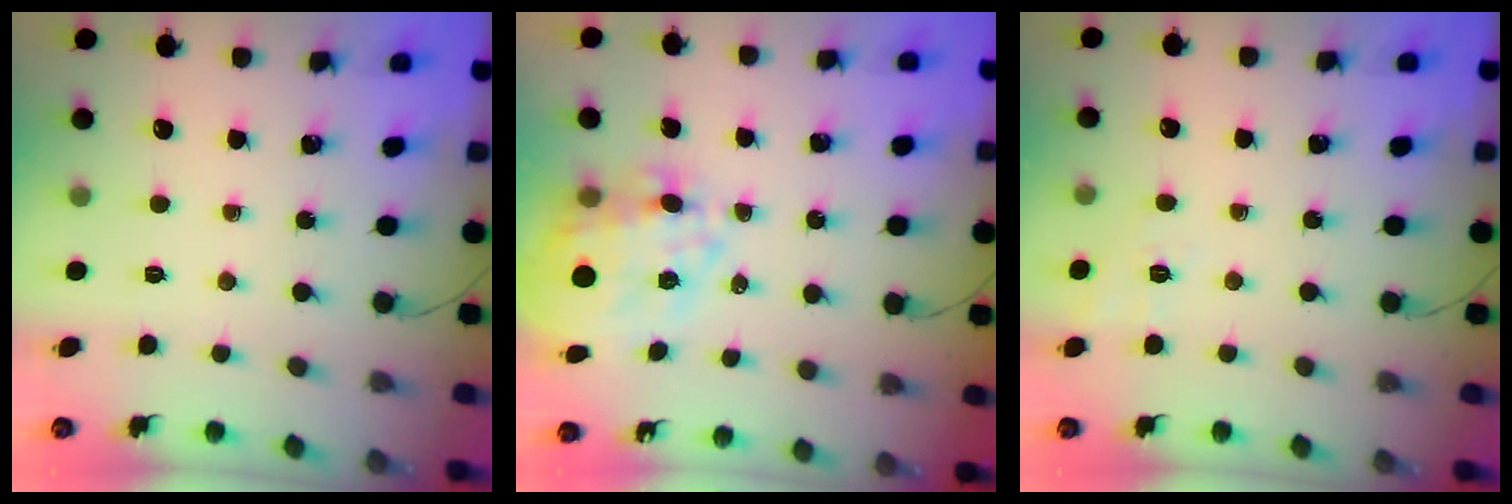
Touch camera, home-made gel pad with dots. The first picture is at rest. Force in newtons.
{"total": 16.6, "press": 16.0, "slide": 4.1}
{"total": 2.5, "press": 1.3, "slide": 2.1}